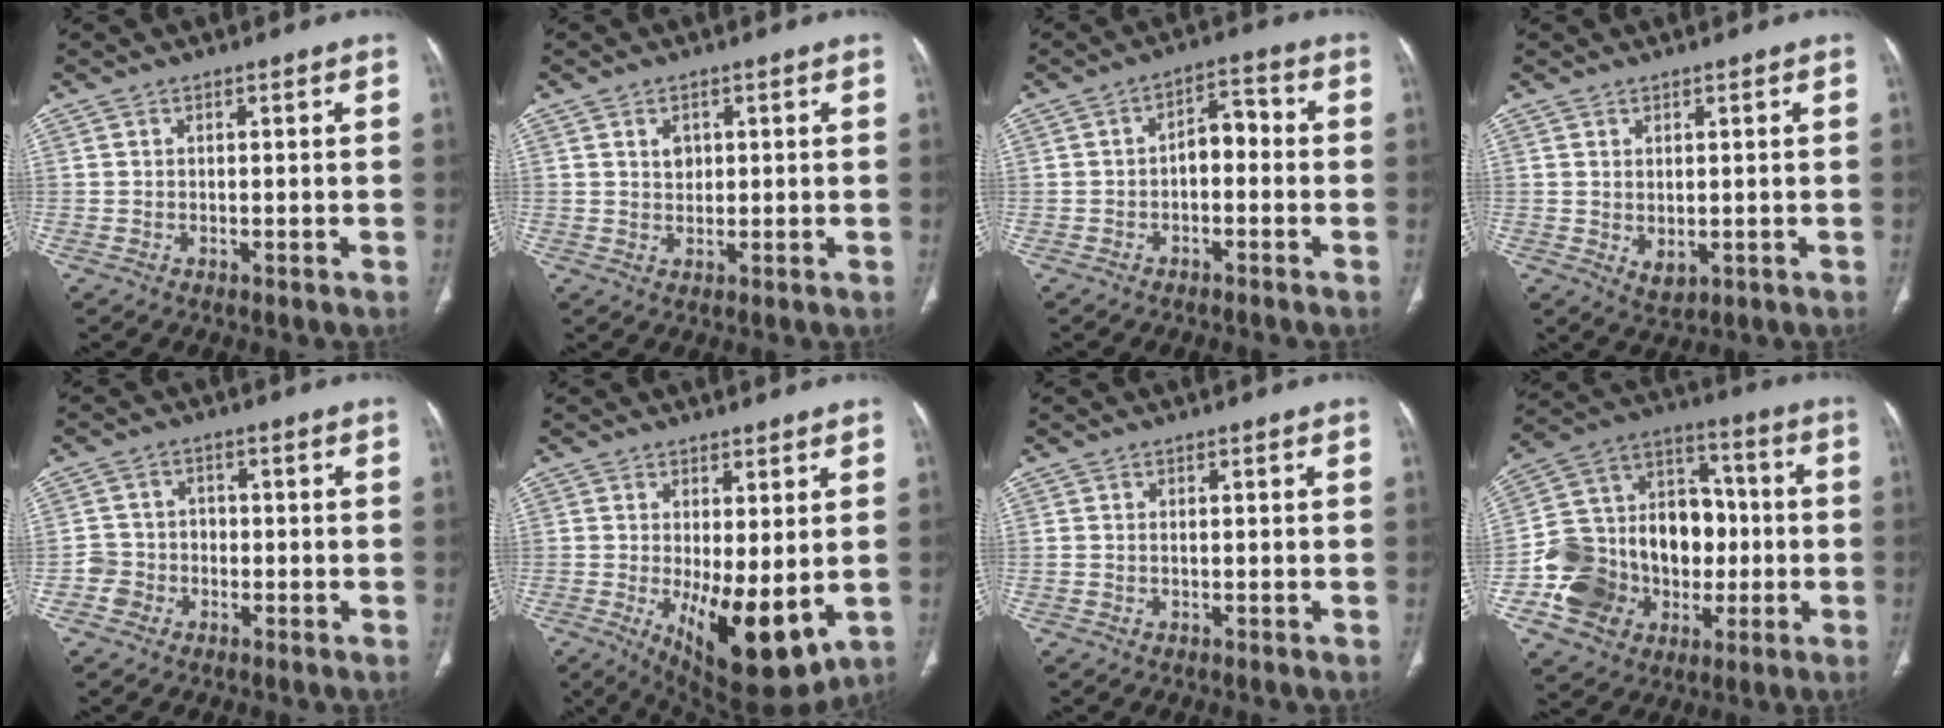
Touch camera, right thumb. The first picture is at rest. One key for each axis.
{"total": 2.6, "fx": 0.9, "fy": 2.0, "fz": 1.4, "tx": -0.012, "ty": -0.004, "tz": 0.016}
{"total": 5.3, "fx": -1.1, "fy": 3.2, "fz": 4.1, "tx": -0.048, "ty": 0.032, "tz": -0.027}
{"total": 2.7, "fx": -0.1, "fy": 1.7, "fz": 2.1, "tx": -0.029, "ty": -0.008, "tz": 0.010}
{"total": 4.0, "fx": -1.8, "fy": 3.6, "fz": 0.5, "tx": 0.014, "ty": 0.020, "tz": -0.041}
{"total": 12.7, "fx": -1.9, "fy": 4.9, "fz": 11.5, "tx": -0.170, "ty": -0.032, "tz": -0.010}
{"total": 0.6, "fx": -0.1, "fy": 0.4, "fz": 0.4, "tx": -0.014, "ty": 0.005, "tz": 0.002}
{"total": 23.9, "fx": -4.2, "fy": 18.8, "fz": 14.1, "tx": -0.216, "ty": 0.063, "tz": -0.053}